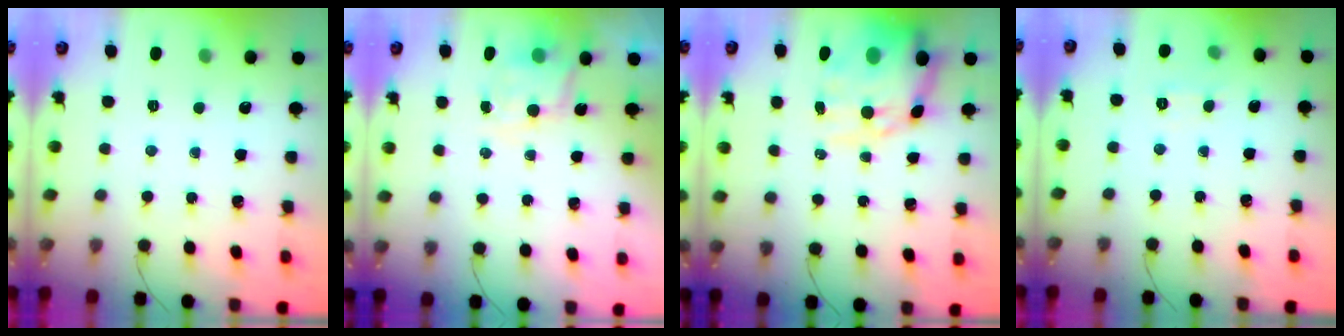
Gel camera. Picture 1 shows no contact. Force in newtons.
{"total": 6.2, "press": 6.2, "slide": 0.8}
{"total": 16.8, "press": 16.3, "slide": 4.2}
{"total": 4.5, "press": 4.4, "slide": 1.1}